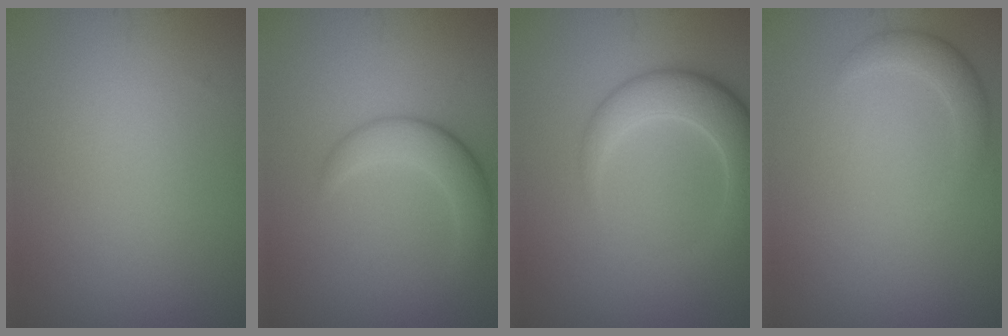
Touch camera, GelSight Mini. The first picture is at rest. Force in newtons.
{"total": 3.3, "press": 3.3, "slide": 0.2}
{"total": 4.7, "press": 4.7, "slide": 0.4}
{"total": 2.1, "press": 2.1, "slide": 0.2}